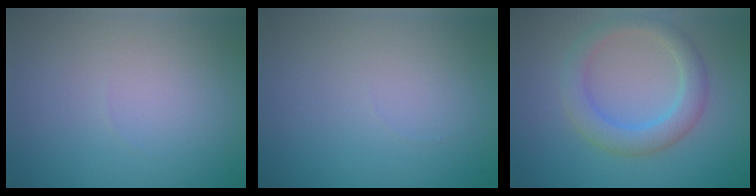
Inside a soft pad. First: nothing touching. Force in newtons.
{"total": 0.0}
{"total": 3.7, "press": 3.7, "slide": 0.3}